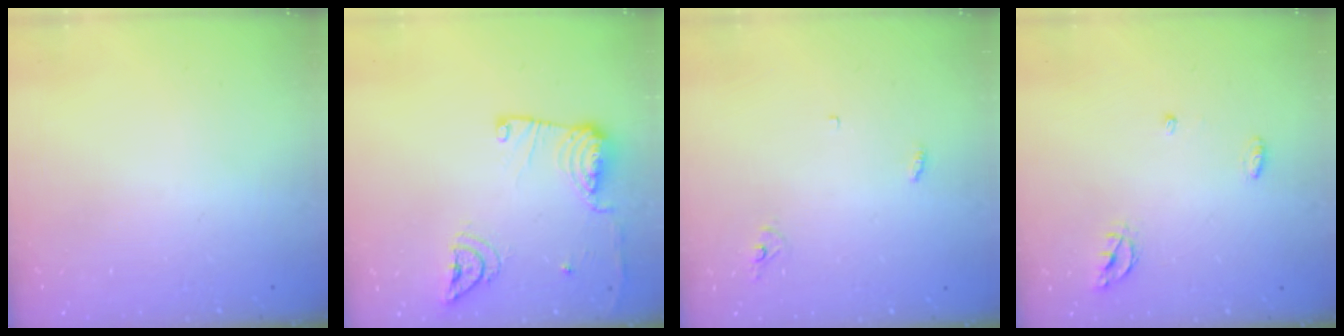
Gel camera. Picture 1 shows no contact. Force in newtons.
{"total": 13.5, "press": 13.4, "slide": 1.7}
{"total": 2.9, "press": 2.9, "slide": 0.2}
{"total": 5.0, "press": 5.0, "slide": 0.5}